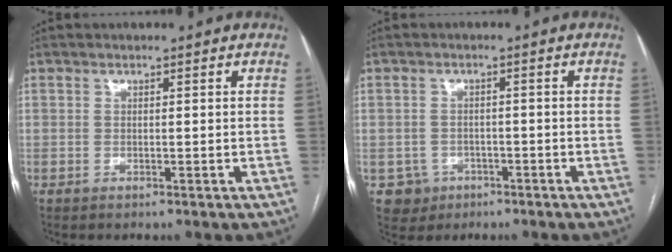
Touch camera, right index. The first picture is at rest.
{"total": 4.0, "force": [-1.7, 3.7, 0.0], "torque": [0.007, 0.012, -0.021]}